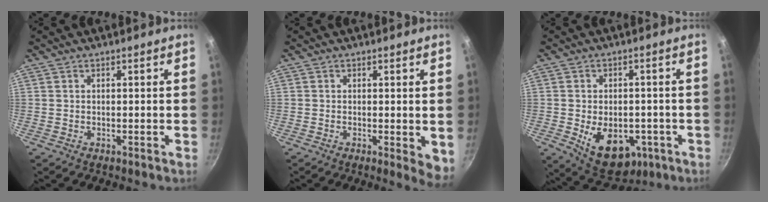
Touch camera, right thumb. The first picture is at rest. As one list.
[{"total": 4.1, "force": [-0.3, 1.7, 3.6], "torque": [-0.042, -0.010, -0.004]}, {"total": 13.0, "force": [-3.8, 8.5, 9.0], "torque": [-0.101, 0.002, -0.035]}]